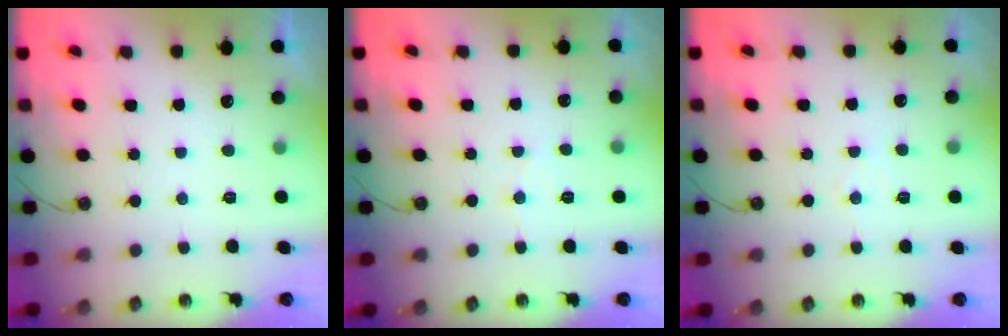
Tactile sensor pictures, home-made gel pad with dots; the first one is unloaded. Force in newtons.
{"total": 4.9, "press": 4.9, "slide": 0.5}
{"total": 4.3, "press": 4.3, "slide": 0.7}